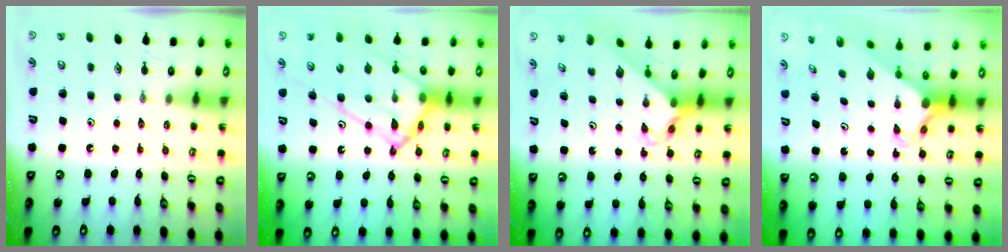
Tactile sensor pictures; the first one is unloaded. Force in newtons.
{"total": 20.0, "press": 19.9, "slide": 1.7}
{"total": 2.7, "press": 2.7, "slide": 0.3}
{"total": 3.6, "press": 3.6, "slide": 0.3}